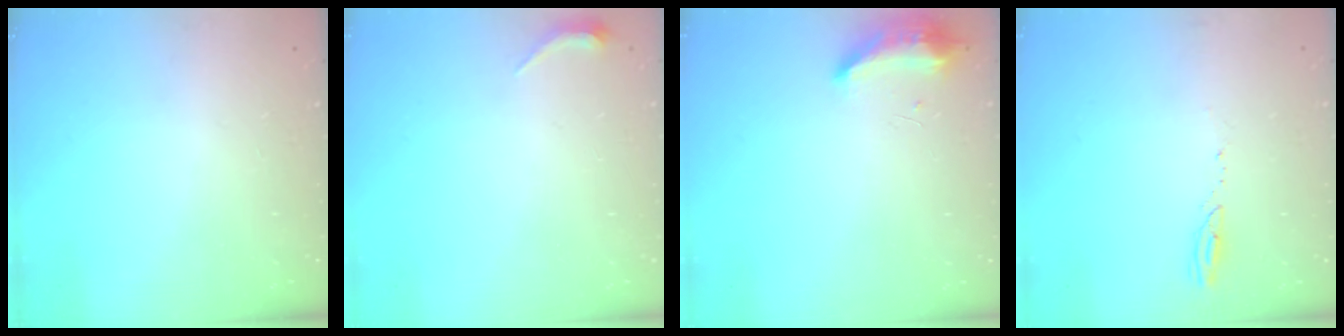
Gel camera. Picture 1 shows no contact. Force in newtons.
{"total": 3.5, "press": 3.4, "slide": 0.7}
{"total": 18.6, "press": 10.8, "slide": 15.1}
{"total": 2.4, "press": 2.4, "slide": 0.3}